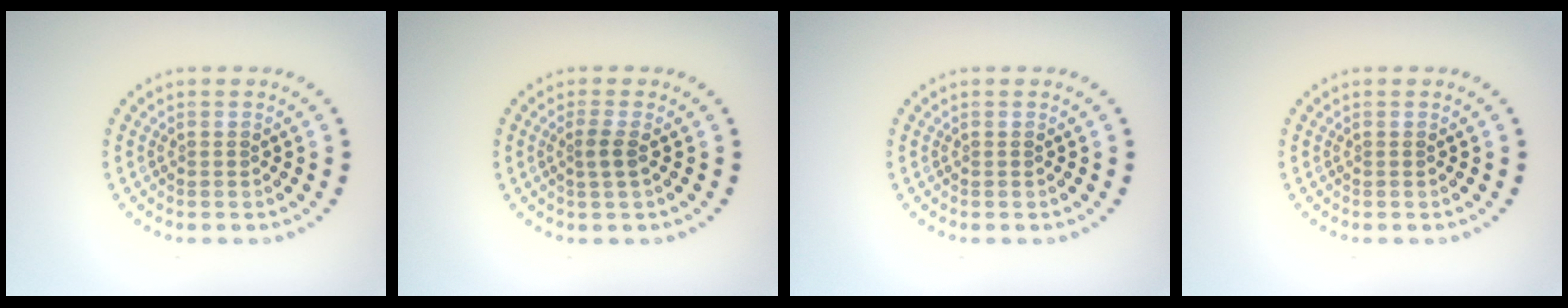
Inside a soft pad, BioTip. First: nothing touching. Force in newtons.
{"total": 1.4, "press": 1.1, "slide": 0.8}
{"total": 0.0}
{"total": 0.0}